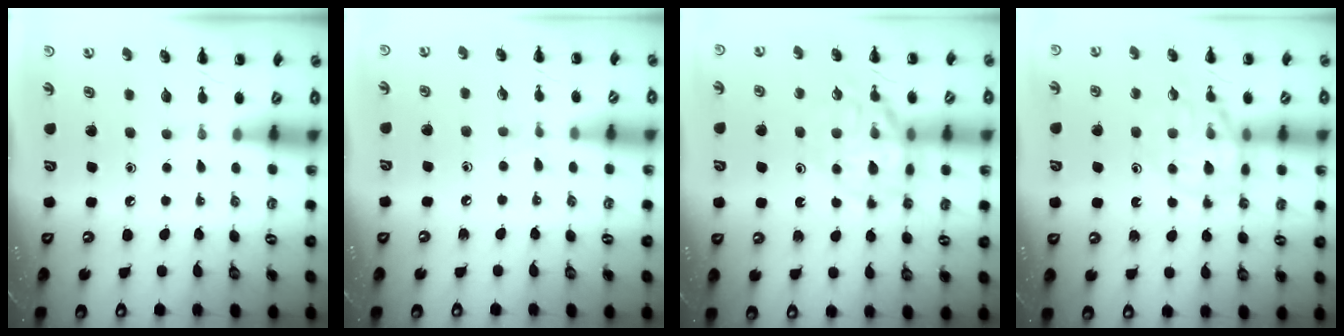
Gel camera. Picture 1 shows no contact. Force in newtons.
{"total": 5.4, "press": 4.9, "slide": 2.2}
{"total": 15.2, "press": 15.0, "slide": 2.6}
{"total": 13.1, "press": 12.9, "slide": 2.6}